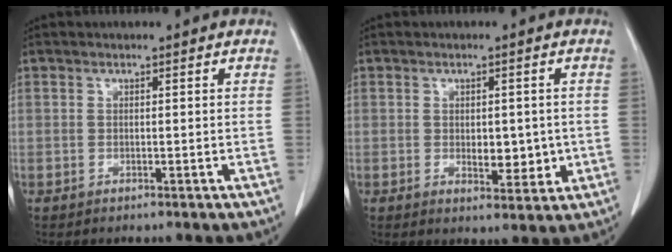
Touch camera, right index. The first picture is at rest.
{"total": 4.8, "force": [-0.5, 2.4, 4.1], "torque": [-0.051, -0.005, 0.000]}